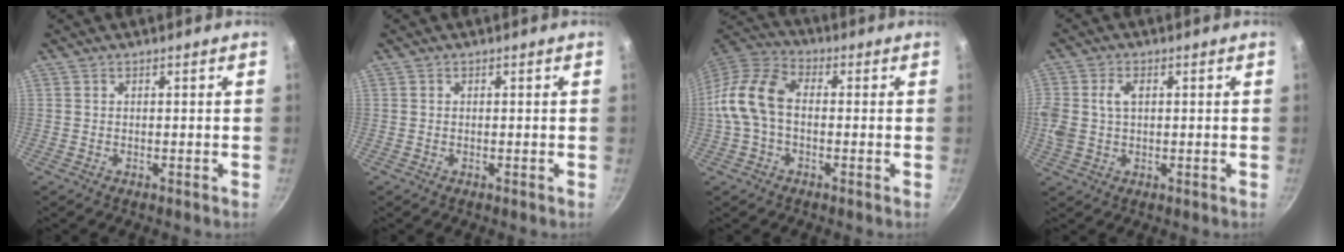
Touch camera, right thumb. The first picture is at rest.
{"total": 0.0}
{"total": 11.9, "force": [-0.6, 7.8, 9.1], "torque": [-0.167, 0.039, -0.030]}
{"total": 7.7, "force": [1.3, 5.3, 5.5], "torque": [-0.110, 0.012, 0.021]}